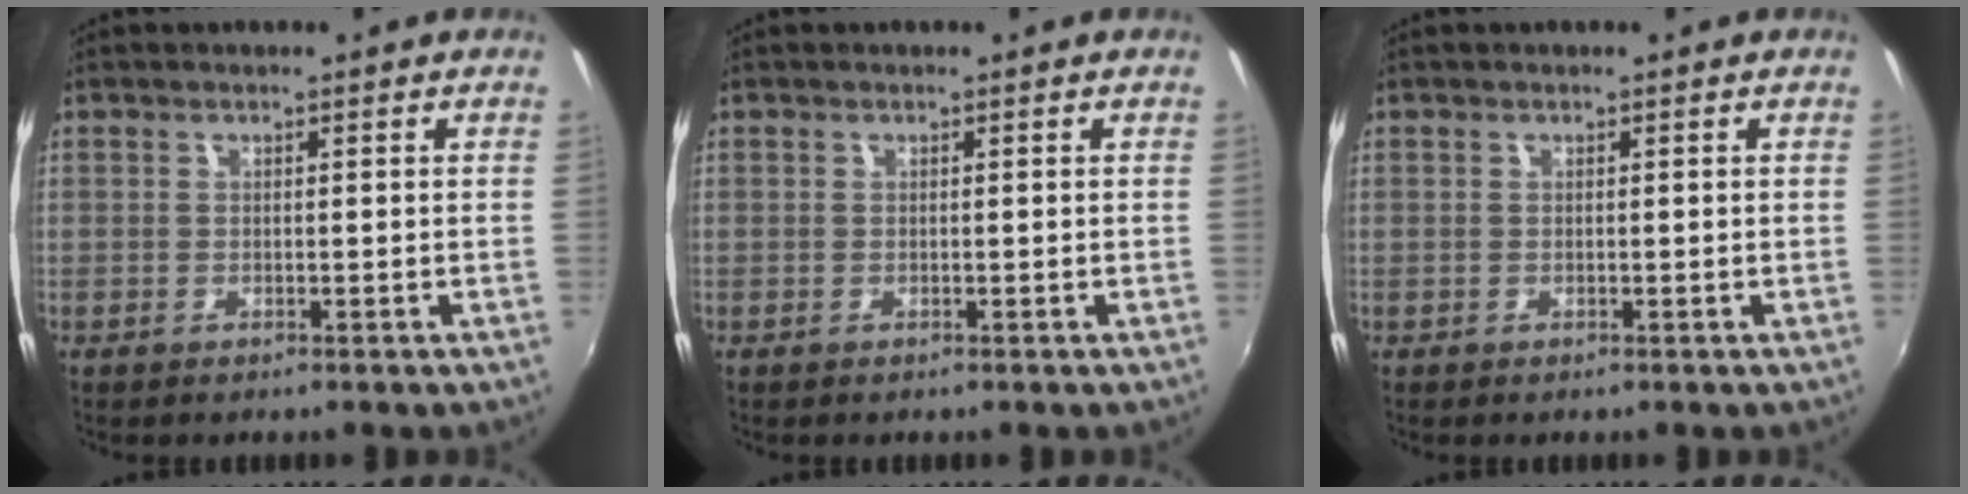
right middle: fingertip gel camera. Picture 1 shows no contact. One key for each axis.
{"total": 0.0}
{"total": 0.0}